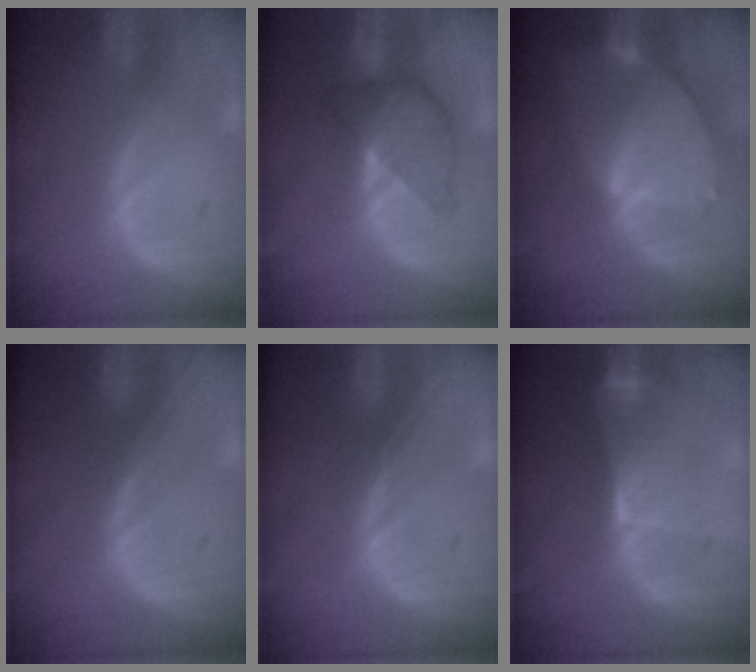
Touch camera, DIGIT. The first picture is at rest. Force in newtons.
{"total": 6.3, "press": 6.3, "slide": 0.2}
{"total": 8.5, "press": 7.4, "slide": 4.1}
{"total": 0.0}
{"total": 0.6, "press": 0.4, "slide": 0.4}
{"total": 6.5, "press": 6.2, "slide": 2.0}